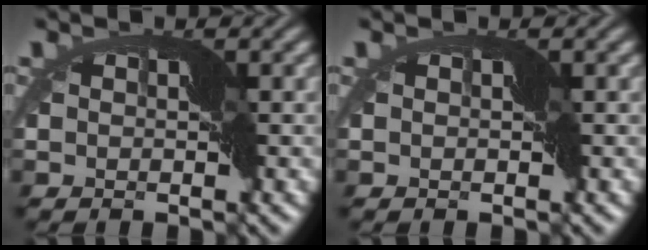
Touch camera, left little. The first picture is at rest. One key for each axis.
{"total": 0.0}